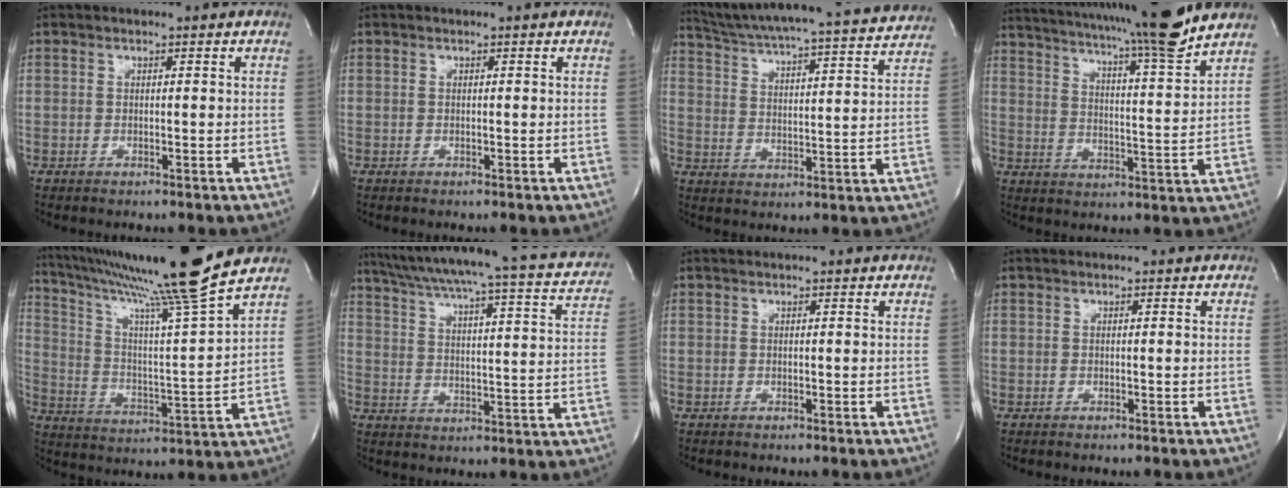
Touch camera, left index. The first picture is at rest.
{"total": 0.0}
{"total": 23.5, "force": [22.0, 0.6, 8.4], "torque": [-0.142, -0.033, 0.293]}
{"total": 19.5, "force": [16.9, -0.8, 9.7], "torque": [-0.168, -0.032, 0.240]}
{"total": 20.2, "force": [16.8, -3.0, 10.9], "torque": [-0.193, -0.036, 0.264]}
{"total": 25.0, "force": [21.4, 2.5, 12.7], "torque": [-0.194, -0.025, 0.266]}
{"total": 1.4, "force": [1.4, 0.0, 0.4], "torque": [-0.010, 0.011, 0.016]}
{"total": 0.6, "force": [0.5, 0.0, 0.1], "torque": [-0.002, 0.003, 0.005]}